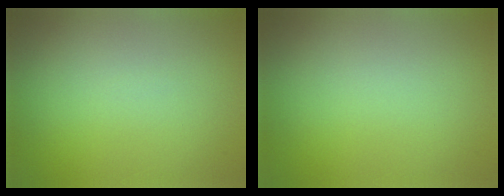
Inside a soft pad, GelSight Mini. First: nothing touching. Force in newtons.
{"total": 0.0}